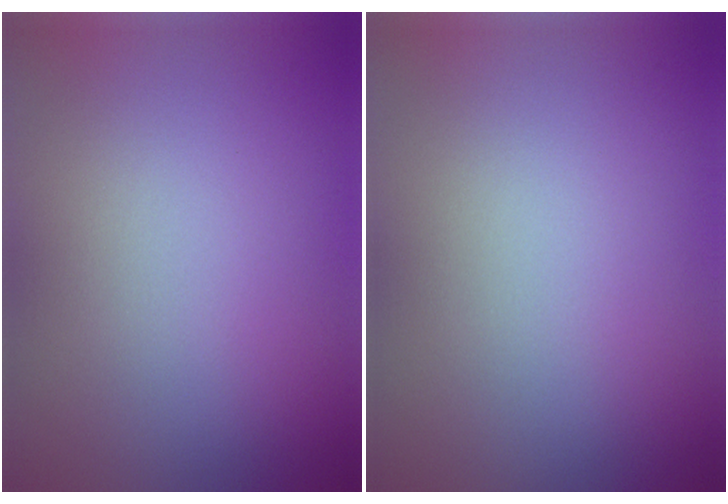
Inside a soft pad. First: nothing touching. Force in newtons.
{"total": 0.0}